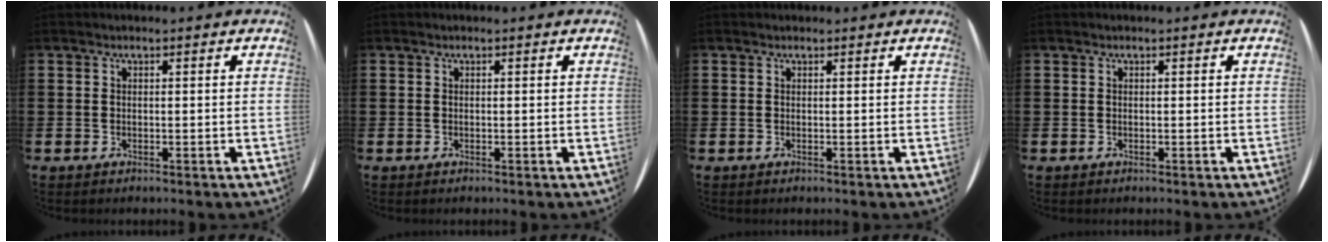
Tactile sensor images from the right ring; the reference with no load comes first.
{"total": 0.0}
{"total": 0.0}
{"total": 0.0}